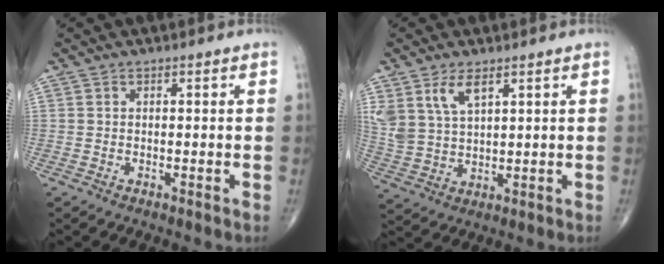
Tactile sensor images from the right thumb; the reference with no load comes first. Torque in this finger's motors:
{"motor_torque": [0.13, 0.18, 0.77, 0.60, 0.08]}